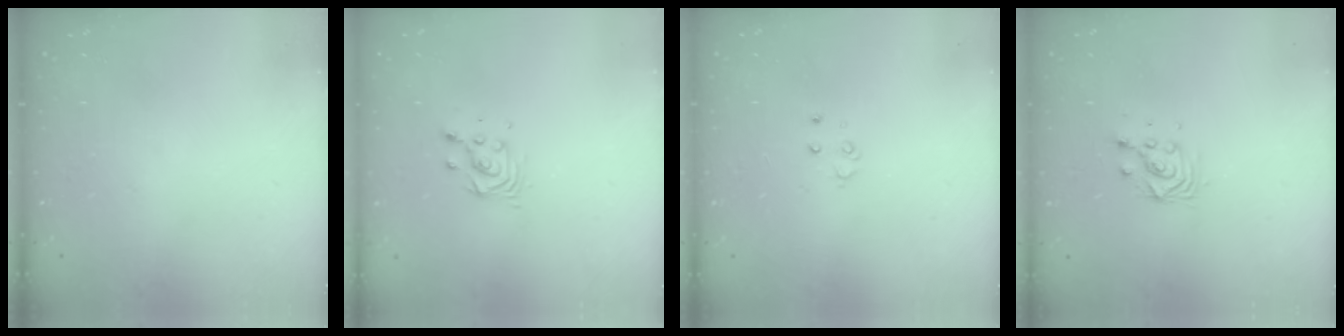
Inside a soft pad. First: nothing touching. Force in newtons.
{"total": 3.9, "press": 3.9, "slide": 0.2}
{"total": 2.8, "press": 2.8, "slide": 0.3}
{"total": 4.8, "press": 4.8, "slide": 0.3}